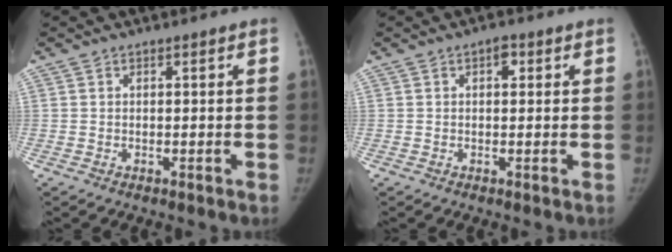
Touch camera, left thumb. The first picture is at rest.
{"total": 2.0, "force": [0.7, 1.3, 1.5], "torque": [-0.011, 0.003, 0.006]}